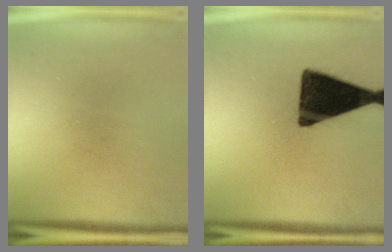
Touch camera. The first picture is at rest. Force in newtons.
{"total": 16.0}